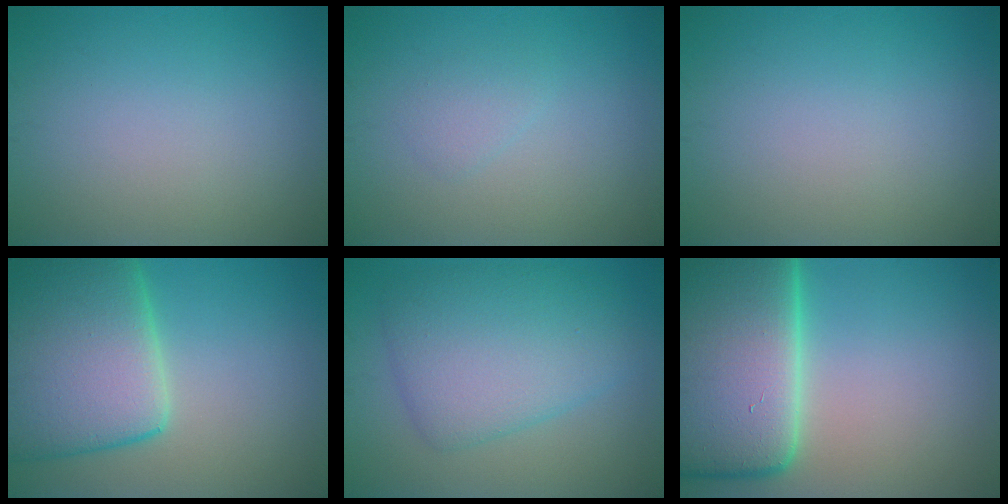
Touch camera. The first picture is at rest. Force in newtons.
{"total": 1.1, "press": 1.1, "slide": 0.1}
{"total": 0.0}
{"total": 13.0, "press": 13.0, "slide": 0.8}
{"total": 6.7, "press": 6.7, "slide": 0.1}
{"total": 19.1, "press": 19.1, "slide": 1.9}